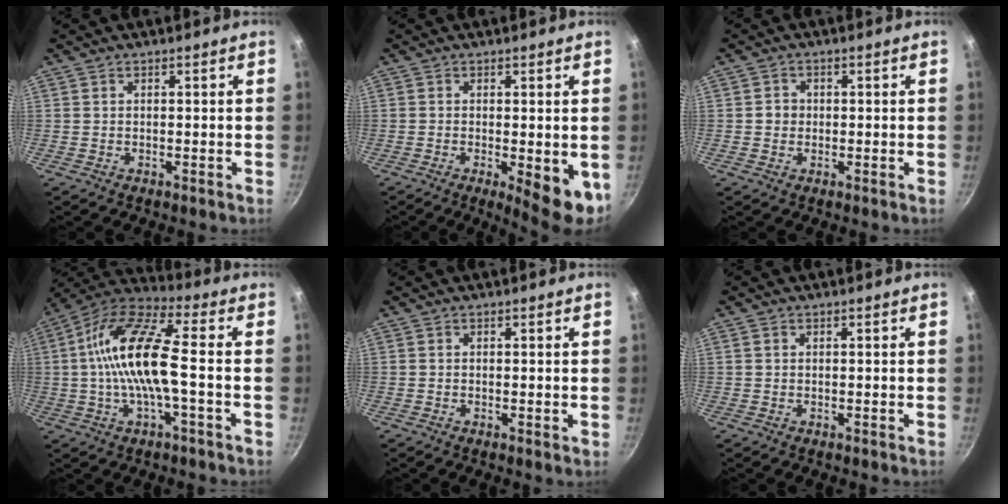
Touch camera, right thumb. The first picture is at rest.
{"total": 8.2, "force": [-1.8, 2.6, 7.6], "torque": [-0.088, -0.008, -0.015]}
{"total": 2.2, "force": [-0.1, 2.1, 0.8], "torque": [0.000, 0.006, -0.005]}
{"total": 15.9, "force": [-0.7, 4.8, 15.1], "torque": [-0.290, 0.034, -0.030]}
{"total": 1.1, "force": [0.2, 0.3, 1.0], "torque": [-0.015, -0.005, 0.001]}
{"total": 0.6, "force": [0.2, 0.5, 0.2], "torque": [-0.004, 0.003, 0.002]}